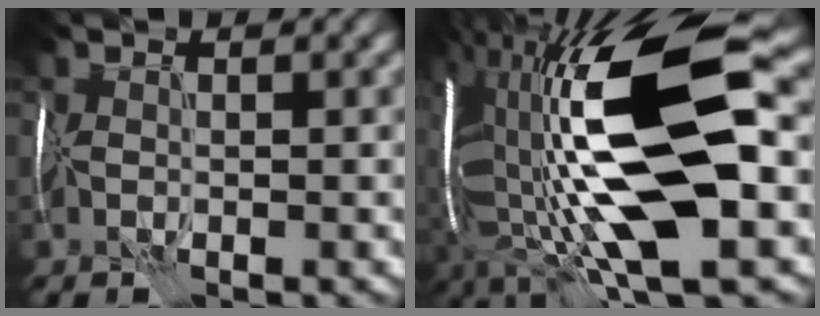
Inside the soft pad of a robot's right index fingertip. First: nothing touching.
{"total": 19.3, "force": [0.9, 7.6, 17.7], "torque": [-0.341, 0.009, 0.013]}